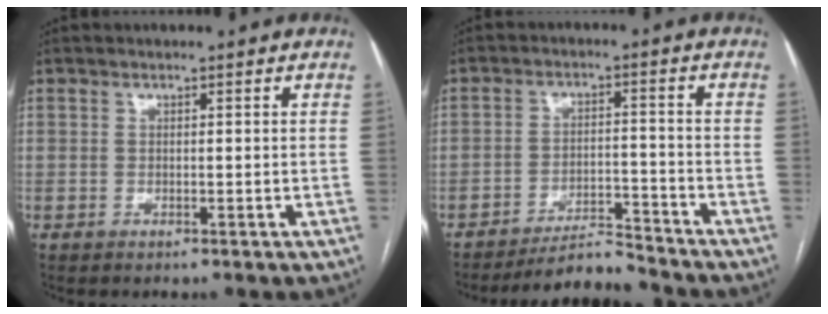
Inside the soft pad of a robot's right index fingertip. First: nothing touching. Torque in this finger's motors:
{"motor_torque": [-0.68, -0.39, -0.60, -0.18]}